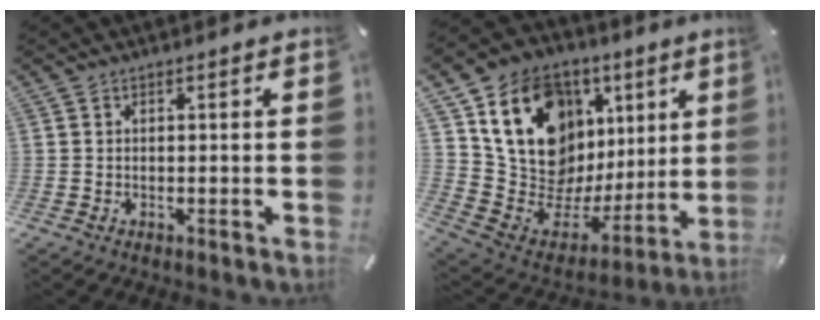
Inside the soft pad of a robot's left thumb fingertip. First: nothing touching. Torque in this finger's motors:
{"motor_torque": [2.50, 2.51, 1.48, -1.29, 0.15]}